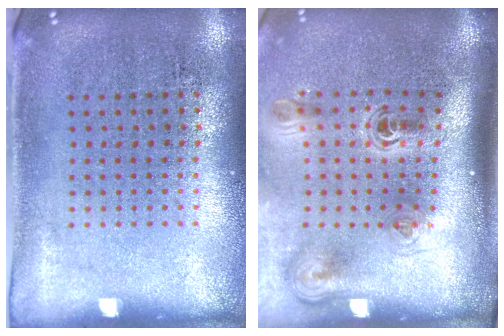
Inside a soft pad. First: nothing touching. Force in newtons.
{"total": 2.3, "press": 1.5, "slide": 1.8}